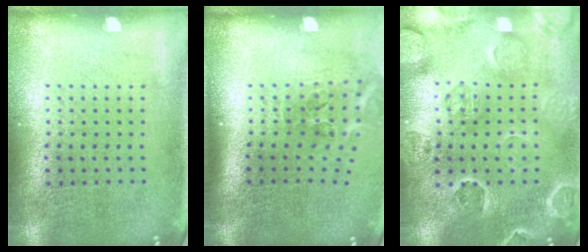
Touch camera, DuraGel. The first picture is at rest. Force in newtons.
{"total": 2.2, "press": 1.3, "slide": 1.7}
{"total": 2.6, "press": 2.5, "slide": 0.6}